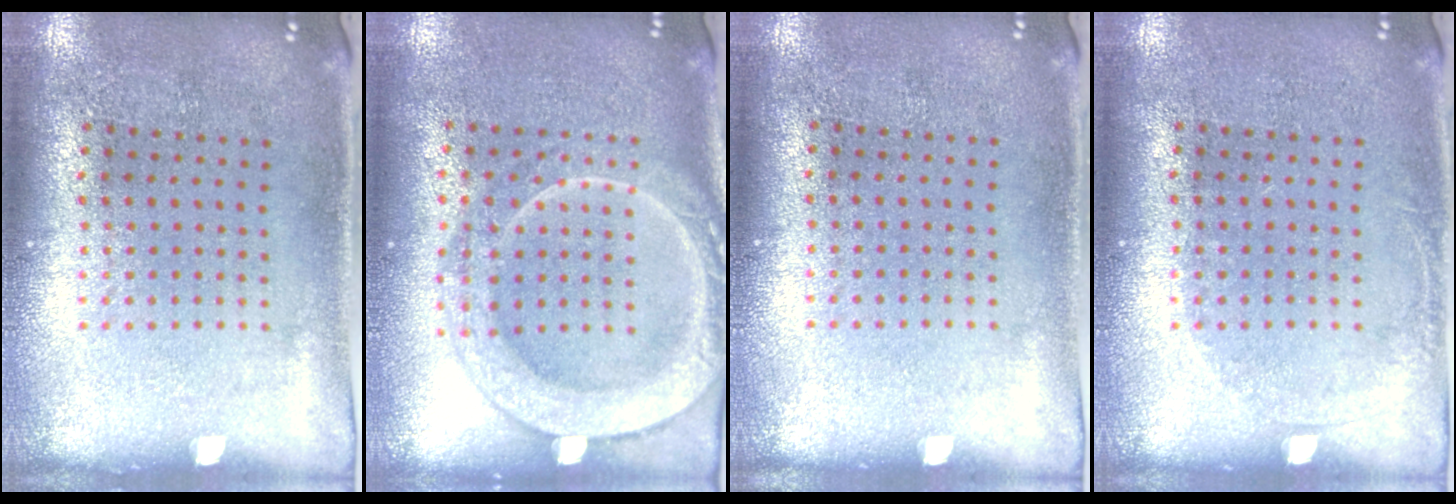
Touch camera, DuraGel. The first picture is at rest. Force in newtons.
{"total": 2.0, "press": 2.0, "slide": 0.3}
{"total": 0.0}
{"total": 0.7, "press": 0.7, "slide": 0.1}